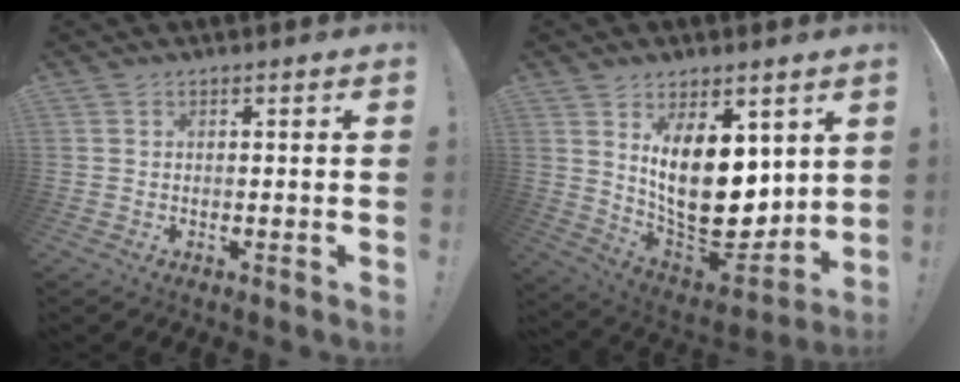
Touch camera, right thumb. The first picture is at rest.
{"total": 19.8, "force": [4.6, 11.8, 15.2], "torque": [-0.245, -0.060, 0.092]}